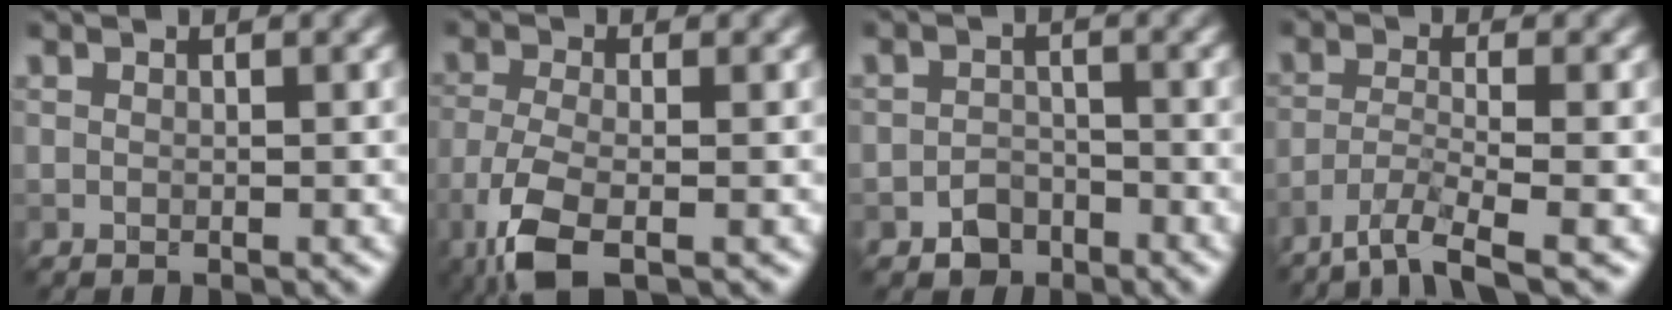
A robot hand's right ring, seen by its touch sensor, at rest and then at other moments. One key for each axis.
{"total": 5.7, "fx": -3.3, "fy": 1.9, "fz": 4.3, "tx": -0.100, "ty": -0.012, "tz": -0.075}
{"total": 2.3, "fx": -1.5, "fy": 1.6, "fz": 0.5, "tx": 0.001, "ty": 0.006, "tz": -0.031}
{"total": 4.3, "fx": -3.2, "fy": 0.6, "fz": 2.9, "tx": -0.052, "ty": -0.006, "tz": -0.069}